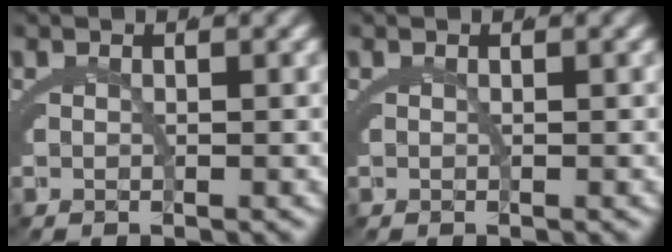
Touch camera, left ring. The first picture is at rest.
{"total": 0.0}